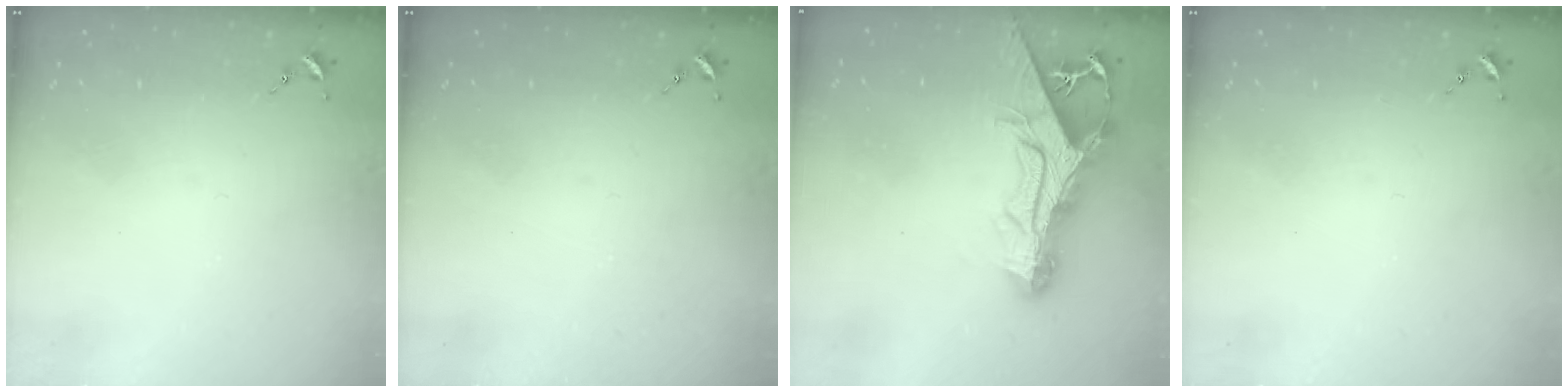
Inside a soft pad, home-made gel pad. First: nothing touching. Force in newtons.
{"total": 0.0}
{"total": 15.9, "press": 15.8, "slide": 1.8}
{"total": 0.0}